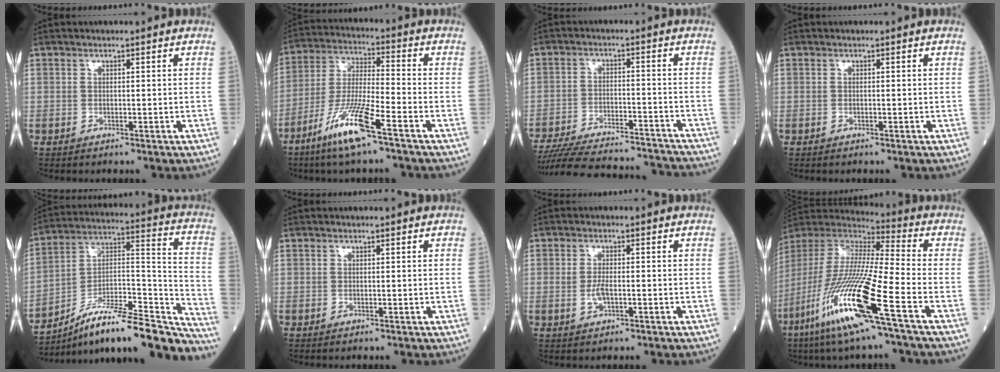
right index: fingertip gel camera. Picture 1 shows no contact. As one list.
[{"total": 11.2, "force": [-6.7, 0.2, 9.0], "torque": [-0.185, -0.022, -0.136]}, {"total": 20.8, "force": [-19.5, 2.7, 6.8], "torque": [-0.131, -0.021, -0.278]}, {"total": 0.0}, {"total": 24.2, "force": [-20.4, 3.3, 12.6], "torque": [-0.136, 0.036, -0.319]}, {"total": 0.0}, {"total": 2.3, "force": [-0.5, 0.8, 2.1], "torque": [-0.045, -0.001, -0.007]}, {"total": 21.3, "force": [-10.2, 0.0, 18.7], "torque": [-0.423, -0.062, -0.211]}]